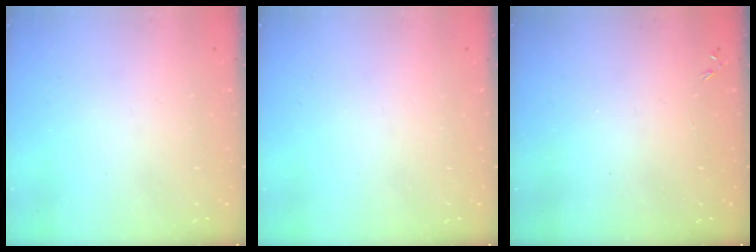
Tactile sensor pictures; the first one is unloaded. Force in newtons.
{"total": 0.0}
{"total": 0.0}